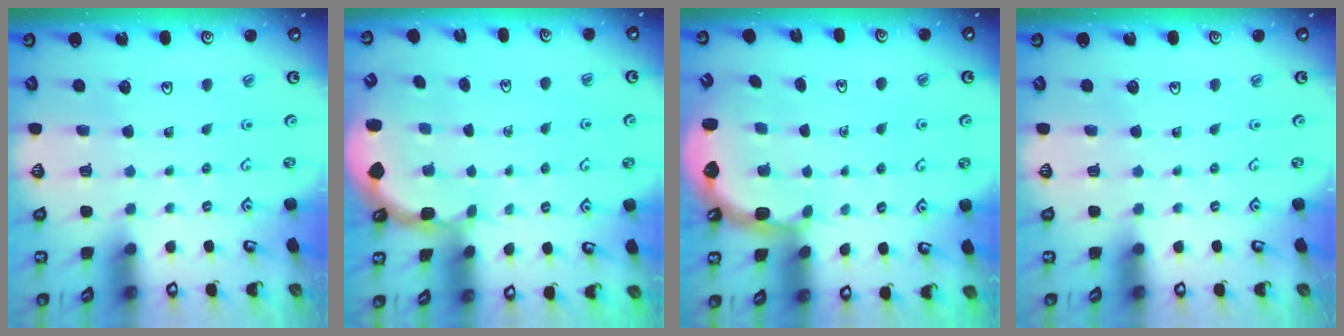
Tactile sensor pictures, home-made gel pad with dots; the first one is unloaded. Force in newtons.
{"total": 1.6, "press": 1.5, "slide": 0.4}
{"total": 2.5, "press": 2.2, "slide": 1.3}
{"total": 0.0}